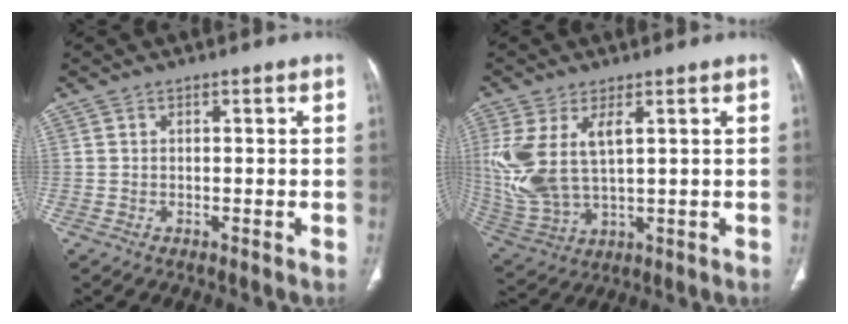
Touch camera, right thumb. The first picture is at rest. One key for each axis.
{"total": 13.2, "fx": 3.4, "fy": 6.5, "fz": 11.0, "tx": -0.255, "ty": -0.010, "tz": 0.087}